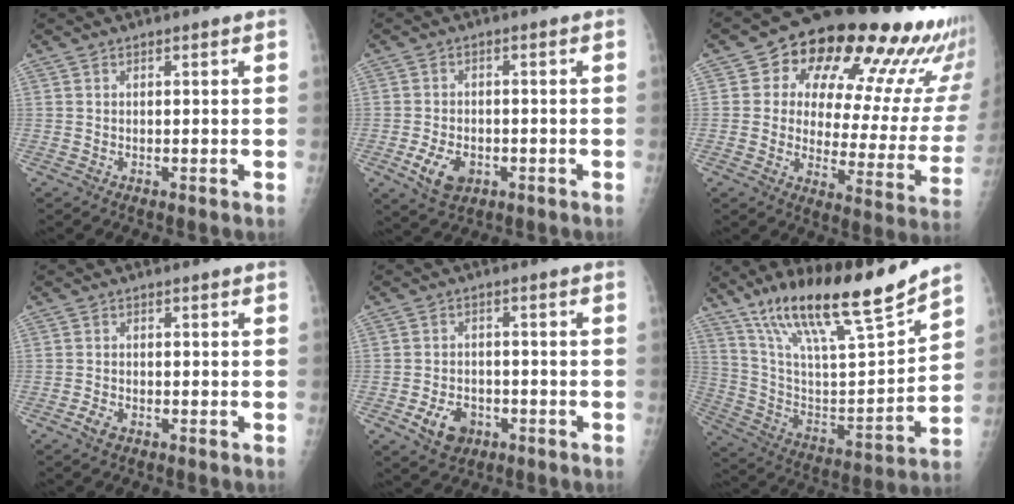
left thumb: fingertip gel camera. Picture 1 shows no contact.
{"total": 6.4, "force": [-2.4, 4.3, 4.1], "torque": [-0.066, 0.001, -0.036]}
{"total": 26.2, "force": [16.6, 11.2, 17.0], "torque": [-0.189, -0.059, 0.216]}
{"total": 2.2, "force": [-1.3, 1.3, 1.2], "torque": [-0.024, 0.001, -0.023]}
{"total": 6.5, "force": [-2.9, 4.8, 3.4], "torque": [-0.043, 0.014, -0.043]}
{"total": 23.2, "force": [17.4, 4.0, 14.8], "torque": [-0.229, -0.074, 0.311]}